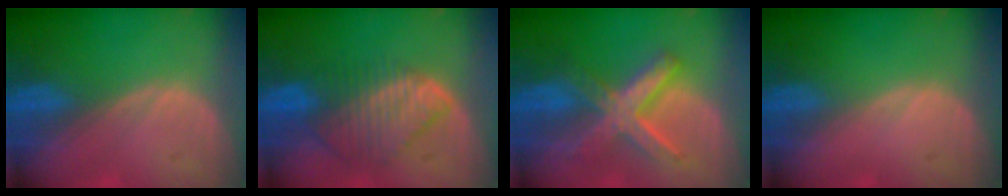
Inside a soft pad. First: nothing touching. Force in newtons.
{"total": 8.4, "press": 7.6, "slide": 3.6}
{"total": 8.2, "press": 8.2, "slide": 0.7}
{"total": 0.0}